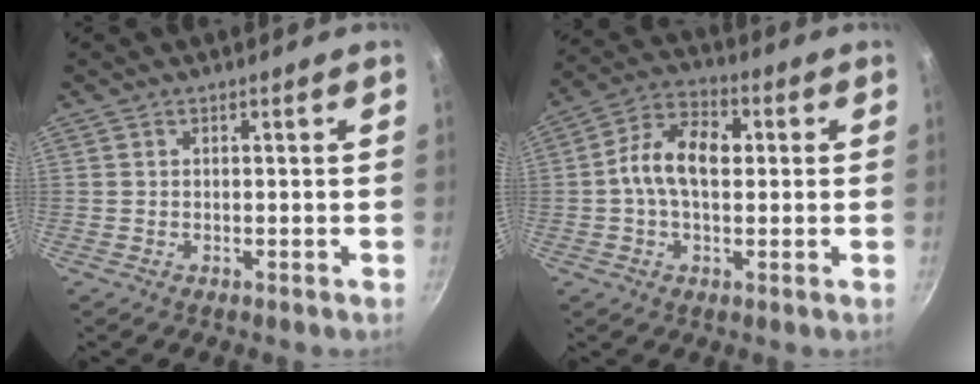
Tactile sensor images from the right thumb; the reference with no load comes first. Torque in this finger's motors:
{"motor_torque": [0.34, 0.35, 0.55, -0.31, 0.12]}